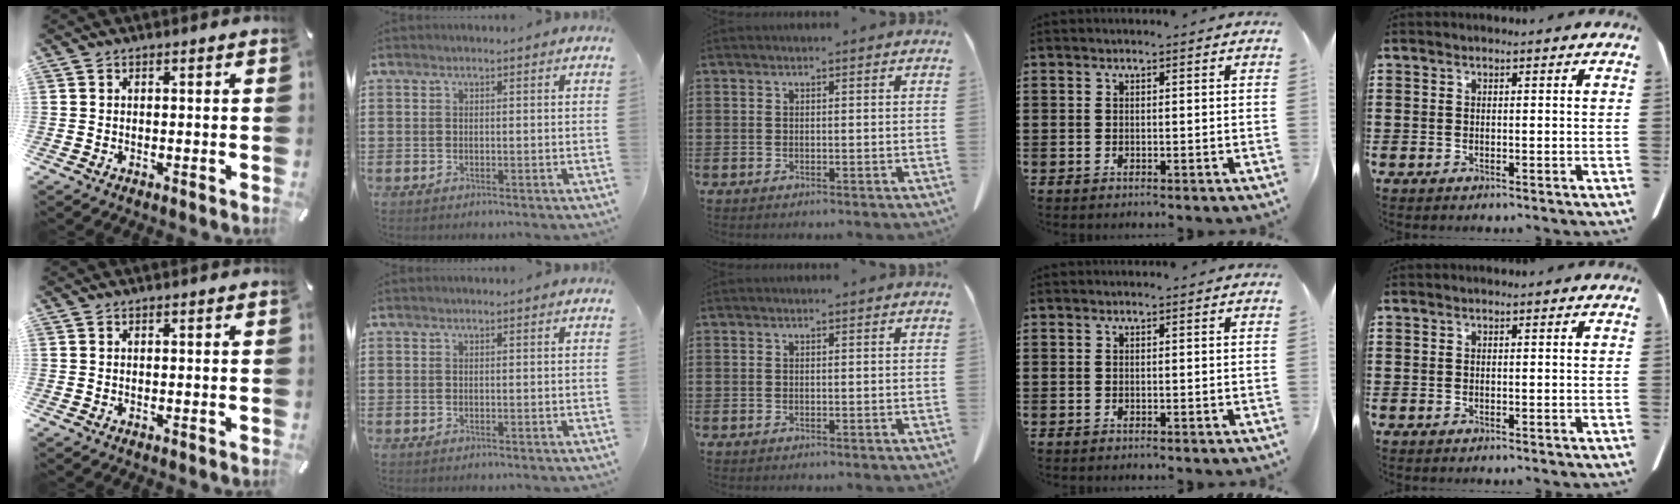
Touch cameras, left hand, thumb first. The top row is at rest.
{}